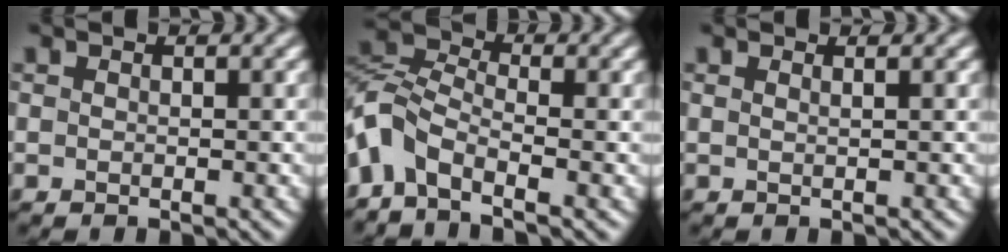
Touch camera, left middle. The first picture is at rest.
{"total": 4.6, "force": [-2.8, 2.2, 2.8], "torque": [-0.064, 0.007, -0.074]}
{"total": 0.7, "force": [0.6, -0.1, 0.4], "torque": [-0.013, 0.002, 0.008]}